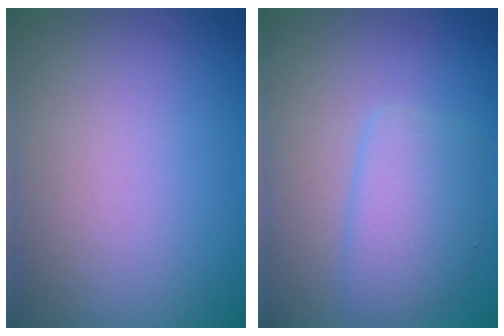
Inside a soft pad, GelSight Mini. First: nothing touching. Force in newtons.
{"total": 3.3, "press": 3.3, "slide": 0.1}